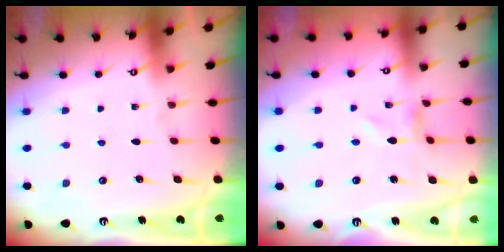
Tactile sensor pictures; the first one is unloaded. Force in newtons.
{"total": 0.0}